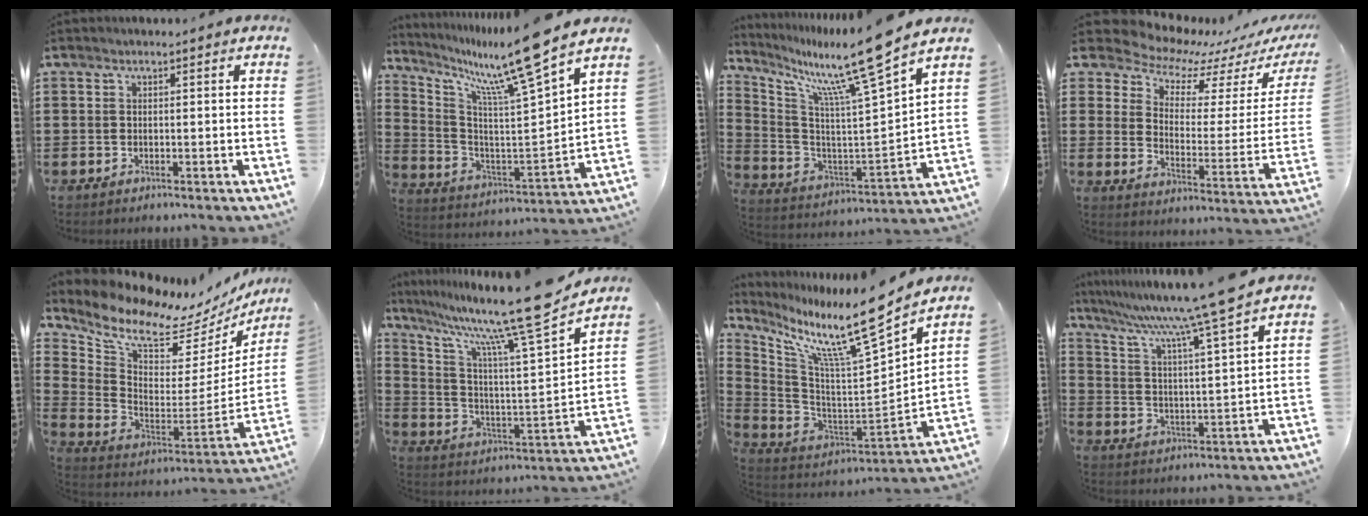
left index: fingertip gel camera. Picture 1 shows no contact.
{"total": 12.1, "force": [9.9, -1.1, 7.0], "torque": [-0.154, -0.075, 0.152]}
{"total": 12.8, "force": [10.0, -0.6, 7.9], "torque": [-0.163, -0.076, 0.152]}
{"total": 7.1, "force": [6.7, 2.3, 0.9], "torque": [-0.048, -0.062, 0.112]}
{"total": 8.7, "force": [7.6, 2.4, 3.3], "torque": [-0.102, -0.069, 0.127]}
{"total": 15.7, "force": [12.4, 0.2, 9.5], "torque": [-0.194, -0.079, 0.192]}
{"total": 12.4, "force": [9.7, 0.5, 7.7], "torque": [-0.164, -0.081, 0.151]}
{"total": 8.6, "force": [7.0, -1.8, 4.7], "torque": [-0.119, -0.055, 0.104]}